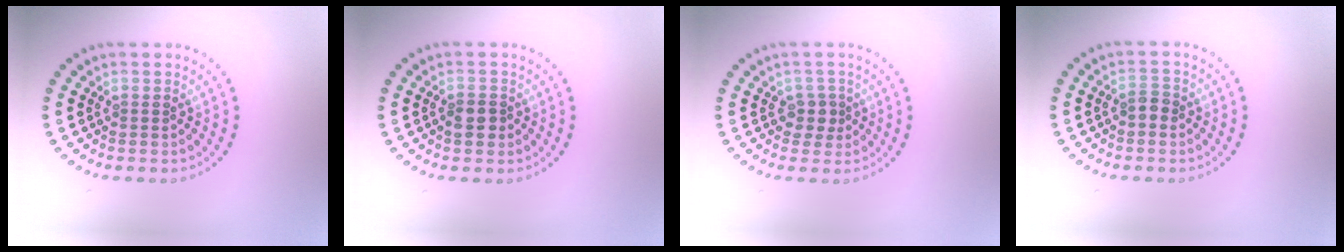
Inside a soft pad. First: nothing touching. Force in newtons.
{"total": 1.8, "press": 1.7, "slide": 0.7}
{"total": 1.7, "press": 1.4, "slide": 1.1}
{"total": 1.2, "press": 1.2, "slide": 0.3}